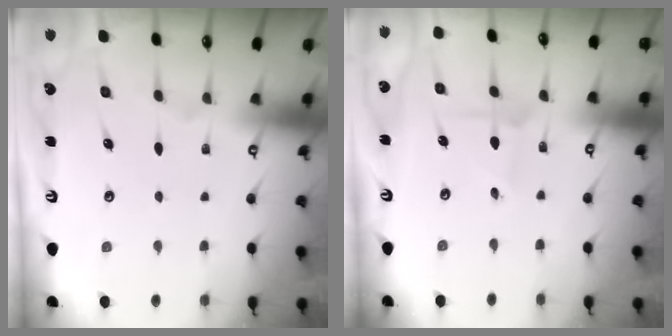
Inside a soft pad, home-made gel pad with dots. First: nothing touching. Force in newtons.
{"total": 2.9, "press": 2.9, "slide": 0.1}